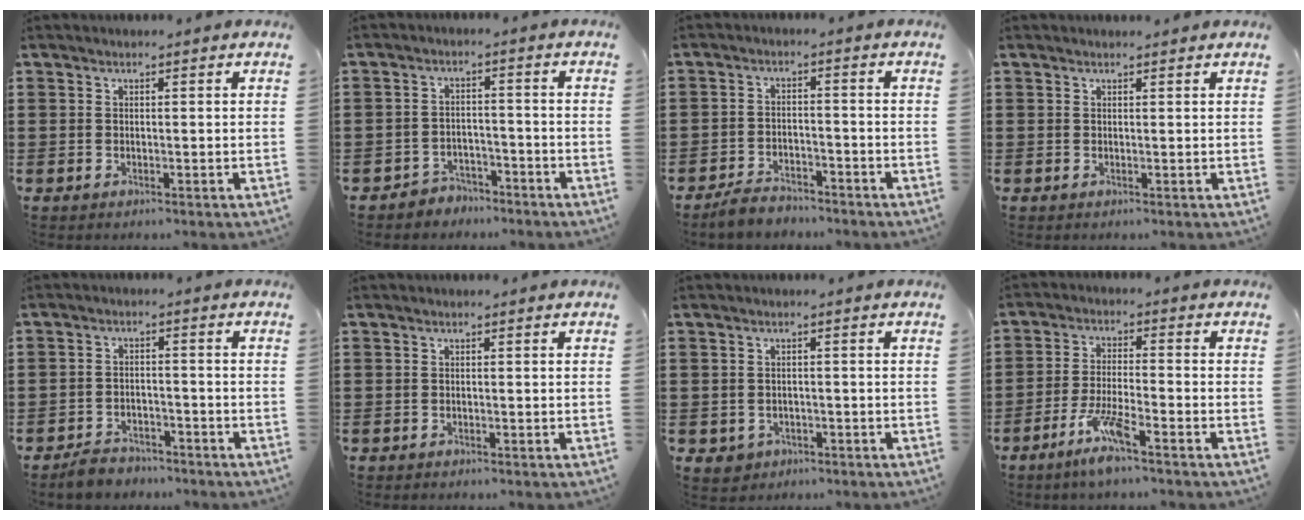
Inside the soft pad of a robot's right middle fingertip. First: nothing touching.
{"total": 3.5, "force": [-3.3, 1.0, -0.2], "torque": [-0.004, 0.000, -0.073]}
{"total": 3.7, "force": [-3.6, 0.9, 0.5], "torque": [-0.011, 0.009, -0.075]}
{"total": 0.0}
{"total": 3.5, "force": [-3.3, 1.1, 0.2], "torque": [-0.007, 0.008, -0.069]}
{"total": 0.7, "force": [-0.6, 0.2, -0.1], "torque": [0.002, 0.002, -0.015]}
{"total": 1.7, "force": [-1.1, 1.3, 0.0], "torque": [-0.007, 0.000, -0.026]}
{"total": 6.3, "force": [-4.3, 0.6, 4.6], "torque": [-0.101, -0.010, -0.081]}